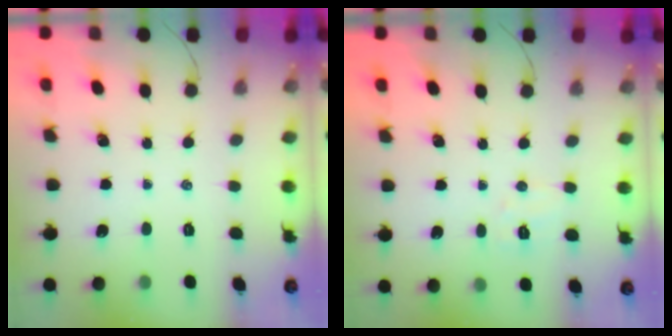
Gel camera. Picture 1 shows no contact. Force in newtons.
{"total": 4.9, "press": 4.8, "slide": 1.0}